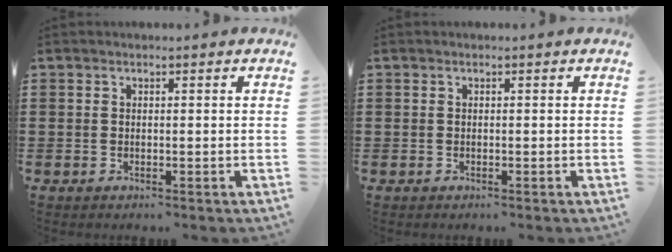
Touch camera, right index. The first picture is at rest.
{"total": 0.0}